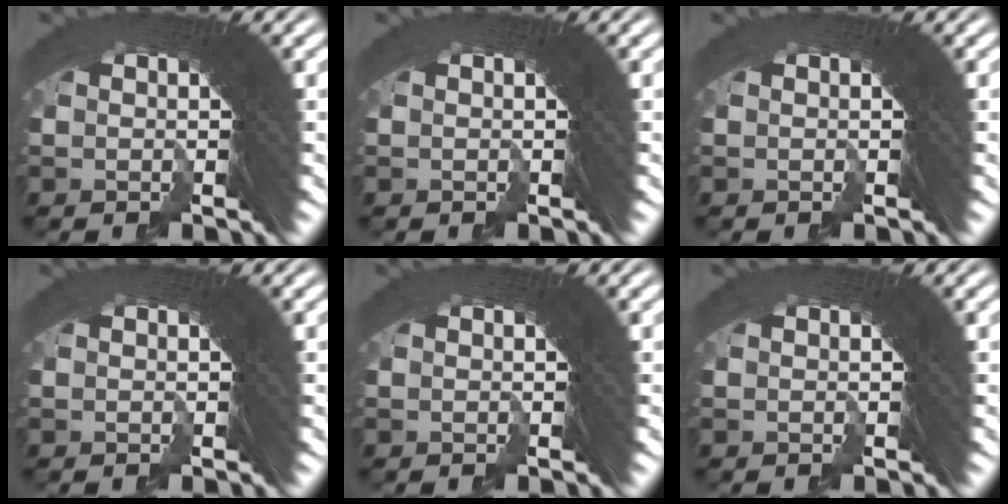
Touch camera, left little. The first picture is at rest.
{"total": 0.0}
{"total": 0.0}
{"total": 0.0}
{"total": 0.0}
{"total": 0.0}